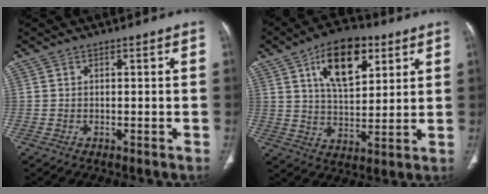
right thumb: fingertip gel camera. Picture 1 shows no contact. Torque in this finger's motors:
{"motor_torque": [0.26, 1.50, 0.22, 0.01, 0.24]}